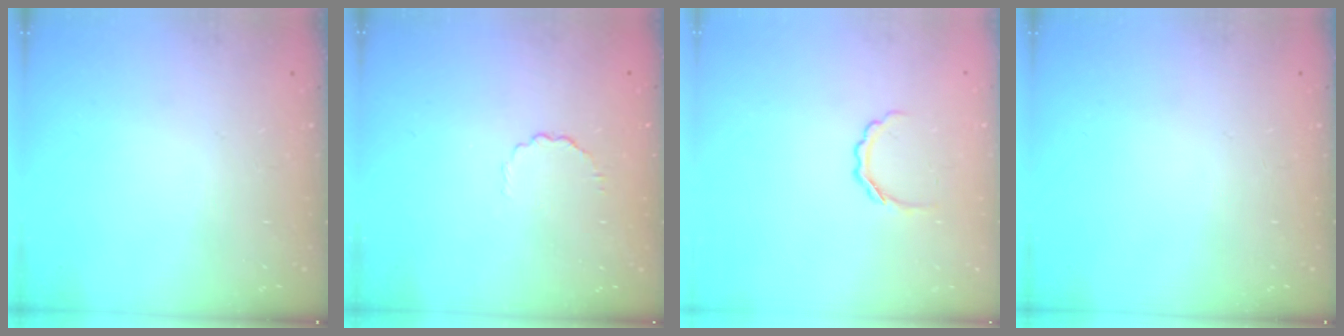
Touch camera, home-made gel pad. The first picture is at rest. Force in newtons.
{"total": 3.2, "press": 3.0, "slide": 1.2}
{"total": 3.8, "press": 3.7, "slide": 0.7}
{"total": 0.0}